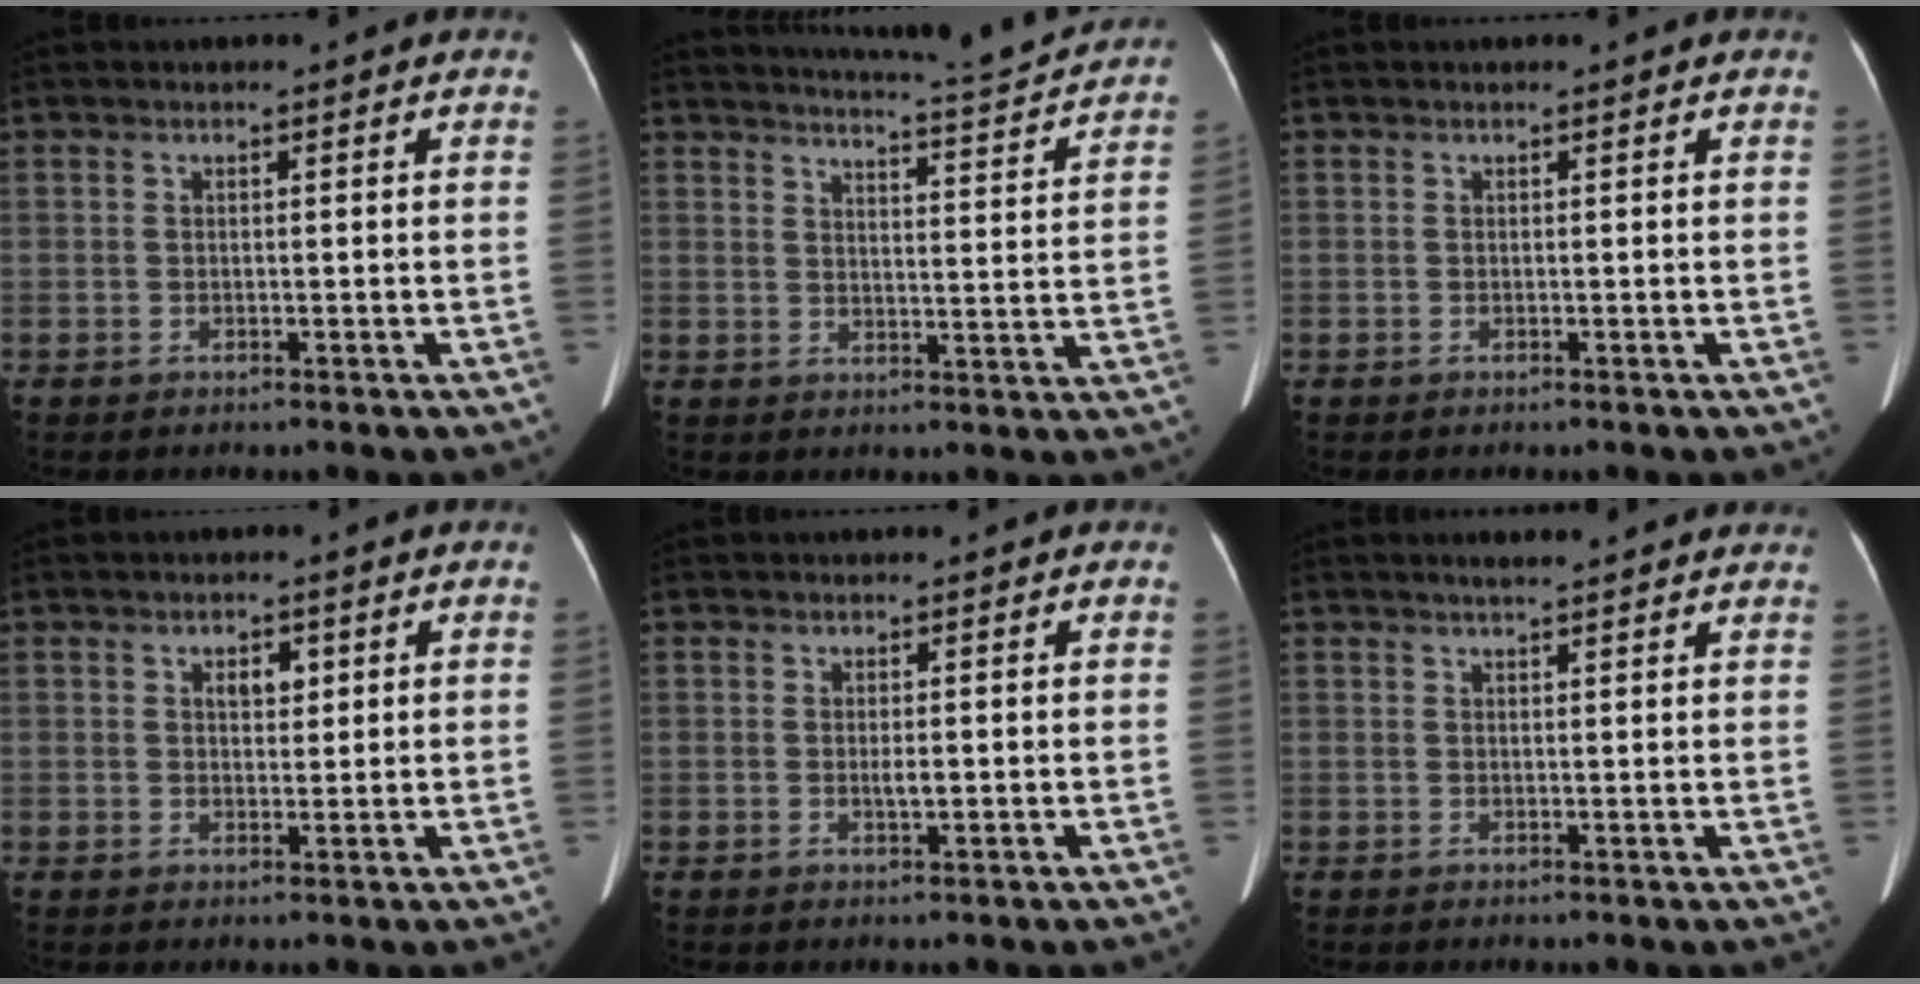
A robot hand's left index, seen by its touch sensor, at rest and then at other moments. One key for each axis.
{"total": 12.7, "fx": 12.3, "fy": -0.5, "fz": 3.2, "tx": -0.056, "ty": -0.021, "tz": 0.153}
{"total": 0.0}
{"total": 2.5, "fx": 1.0, "fy": 1.4, "fz": 1.8, "tx": -0.032, "ty": 0.004, "tz": 0.018}
{"total": 0.9, "fx": 0.1, "fy": 0.2, "fz": 0.9, "tx": -0.017, "ty": -0.003, "tz": 0.003}
{"total": 8.0, "fx": 7.0, "fy": 1.0, "fz": 3.6, "tx": -0.044, "ty": 0.023, "tz": 0.078}